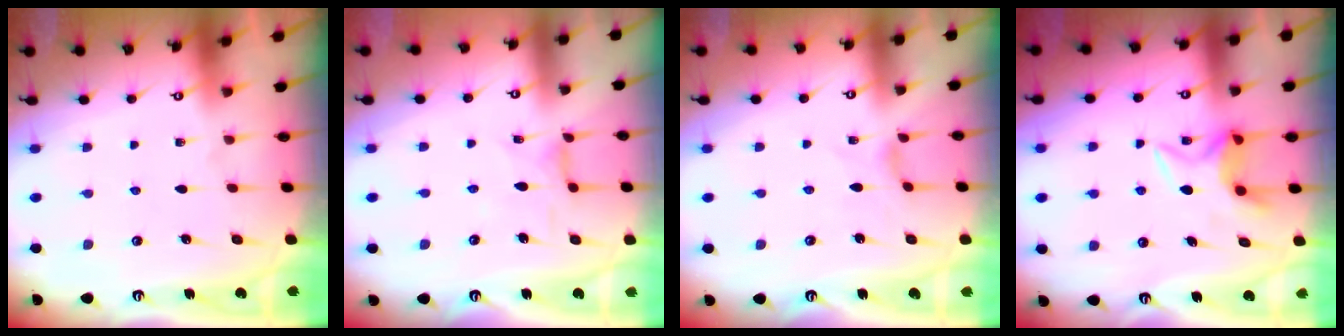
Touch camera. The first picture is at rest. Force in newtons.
{"total": 2.6, "press": 2.6, "slide": 0.5}
{"total": 1.3, "press": 1.2, "slide": 0.4}
{"total": 5.8, "press": 5.8, "slide": 0.7}